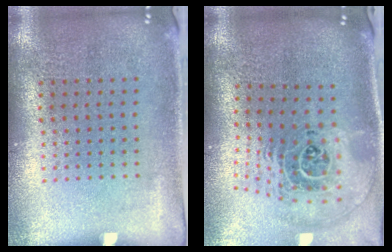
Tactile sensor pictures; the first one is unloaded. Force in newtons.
{"total": 2.5, "press": 1.8, "slide": 1.8}